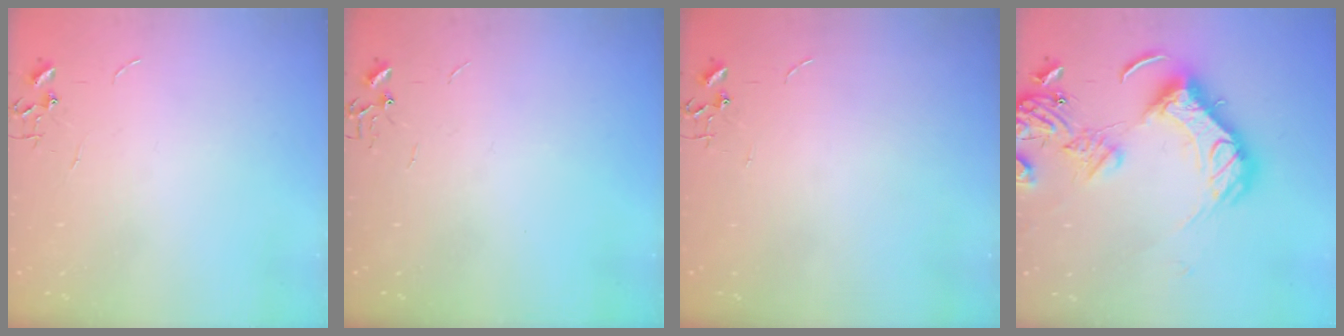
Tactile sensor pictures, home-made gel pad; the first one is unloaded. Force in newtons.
{"total": 0.0}
{"total": 0.0}
{"total": 22.3, "press": 22.1, "slide": 2.9}